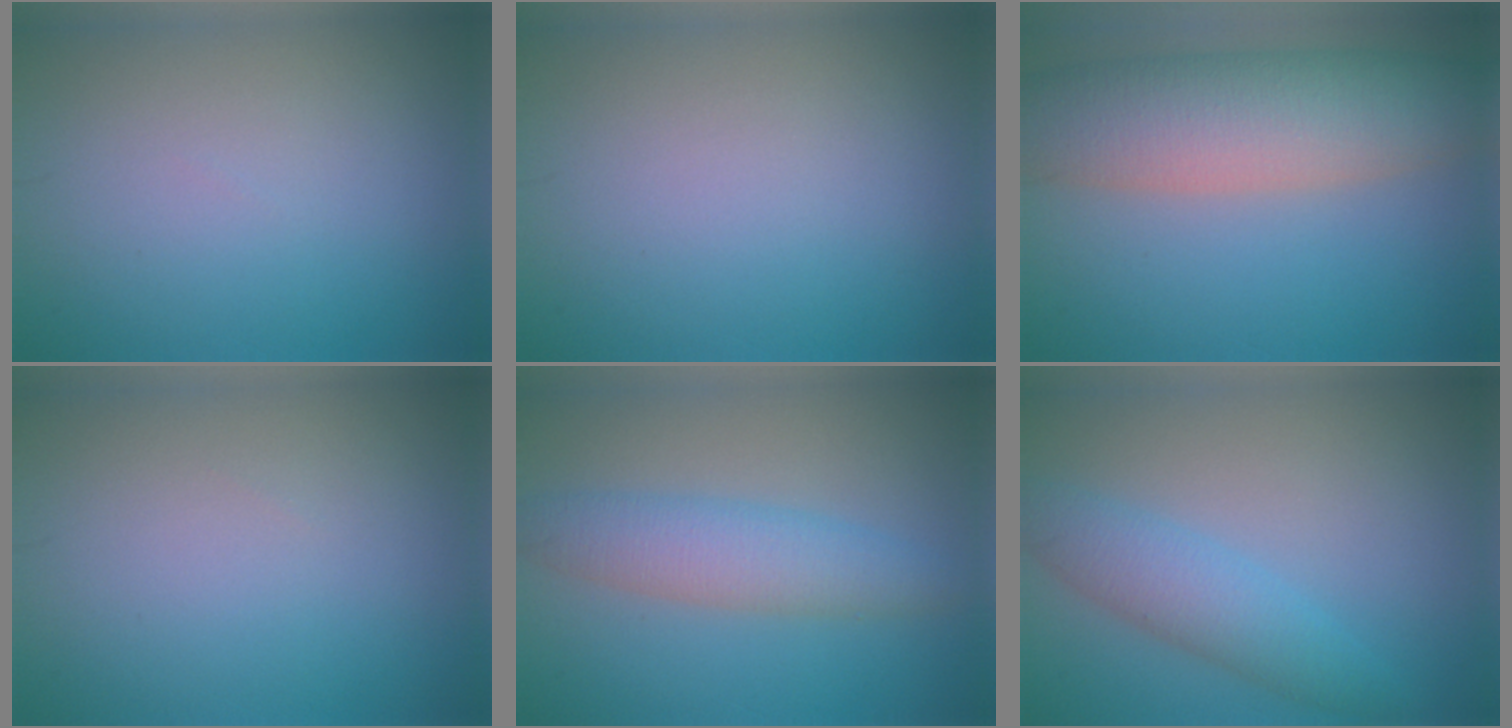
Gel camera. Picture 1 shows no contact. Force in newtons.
{"total": 0.0}
{"total": 9.2, "press": 9.2, "slide": 0.8}
{"total": 0.0}
{"total": 4.1, "press": 4.1, "slide": 0.1}
{"total": 3.8, "press": 3.8, "slide": 0.1}